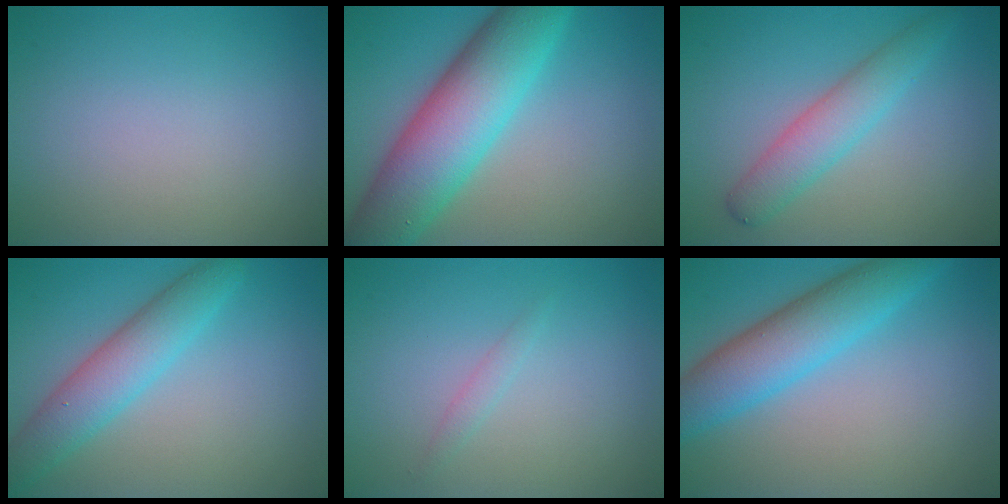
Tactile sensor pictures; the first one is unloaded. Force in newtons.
{"total": 10.3, "press": 10.3, "slide": 0.2}
{"total": 3.7, "press": 3.7, "slide": 0.1}
{"total": 4.8, "press": 4.8, "slide": 0.1}
{"total": 0.8, "press": 0.8, "slide": 0.0}
{"total": 6.3, "press": 6.3, "slide": 0.0}